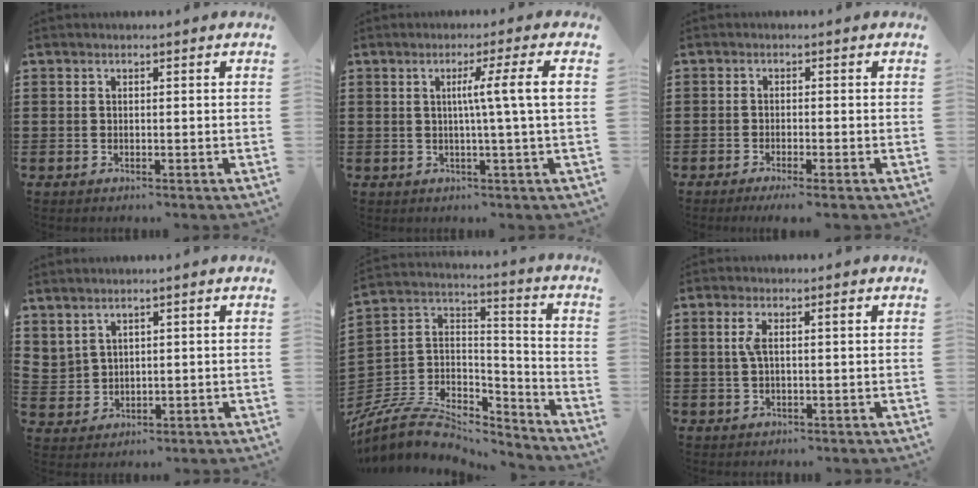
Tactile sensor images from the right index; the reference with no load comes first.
{"total": 6.4, "force": [0.6, -0.9, 6.3], "torque": [-0.118, -0.005, 0.002]}
{"total": 1.4, "force": [-1.1, -0.2, 0.9], "torque": [-0.015, -0.002, -0.020]}
{"total": 2.1, "force": [1.7, 1.1, 0.3], "torque": [-0.014, 0.002, 0.033]}
{"total": 9.1, "force": [-7.2, 4.4, 3.5], "torque": [-0.081, 0.015, -0.141]}
{"total": 2.8, "force": [0.5, 0.6, 2.7], "torque": [-0.060, -0.001, 0.004]}